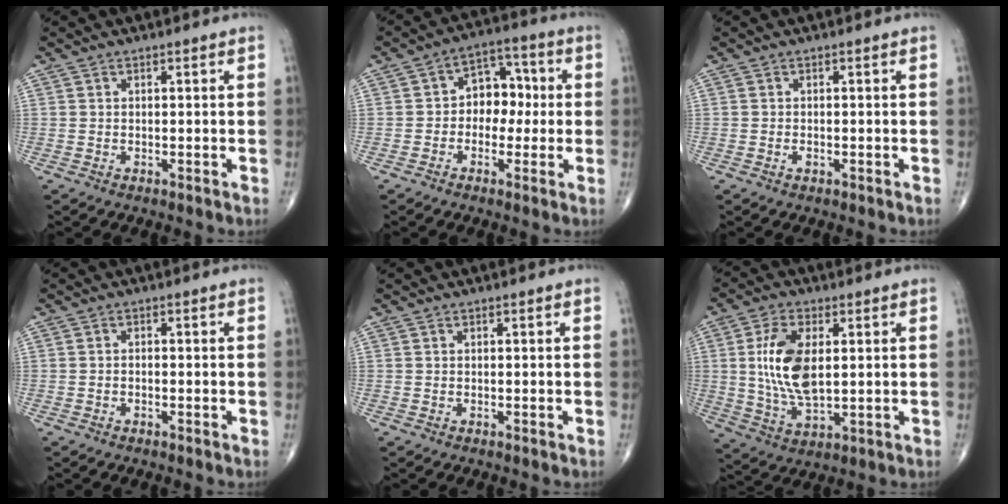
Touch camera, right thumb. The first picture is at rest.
{"total": 8.2, "force": [-0.2, 6.2, 5.4], "torque": [-0.038, 0.031, -0.016]}
{"total": 0.6, "force": [-0.4, 0.3, 0.4], "torque": [-0.008, -0.001, -0.007]}
{"total": 0.6, "force": [-0.4, 0.3, 0.3], "torque": [-0.005, 0.002, -0.010]}
{"total": 0.0}
{"total": 12.0, "force": [1.8, 6.0, 10.3], "torque": [-0.201, -0.011, 0.039]}